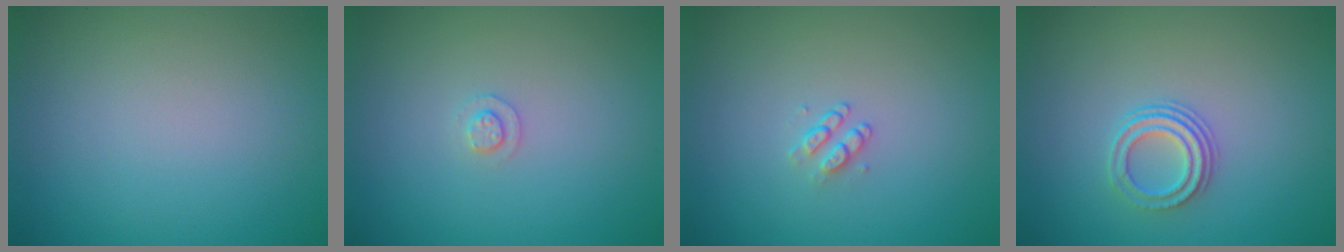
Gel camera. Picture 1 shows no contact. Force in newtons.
{"total": 1.0, "press": 1.0, "slide": 0.2}
{"total": 1.1, "press": 0.8, "slide": 0.7}
{"total": 2.5, "press": 2.1, "slide": 1.4}